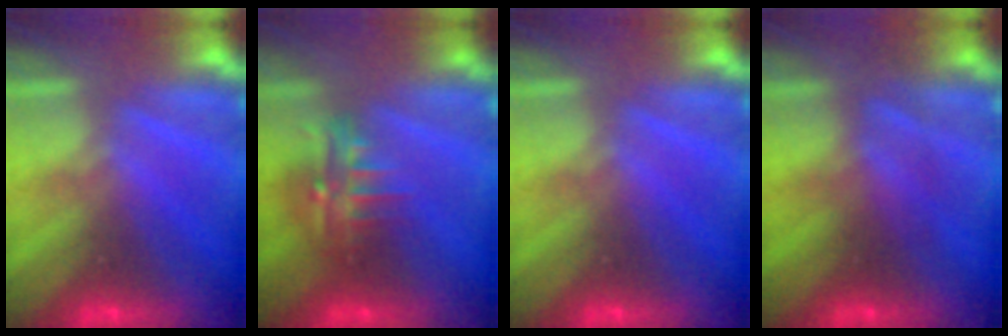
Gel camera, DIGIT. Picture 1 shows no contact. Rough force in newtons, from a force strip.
{"total": 5.3}
{"total": 0.0}
{"total": 2.4}